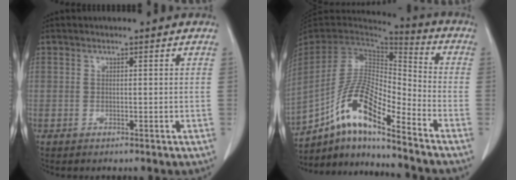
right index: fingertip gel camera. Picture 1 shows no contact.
{"total": 15.2, "force": [-9.4, 2.8, 11.7], "torque": [-0.228, 0.006, -0.171]}